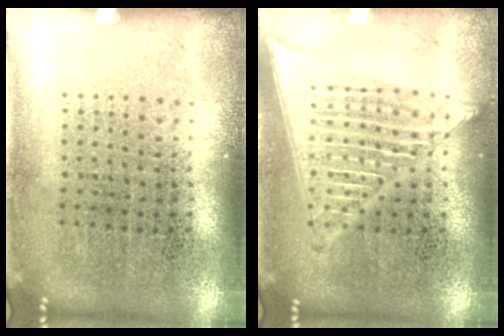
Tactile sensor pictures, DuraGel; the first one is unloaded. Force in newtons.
{"total": 2.2, "press": 2.2, "slide": 0.3}